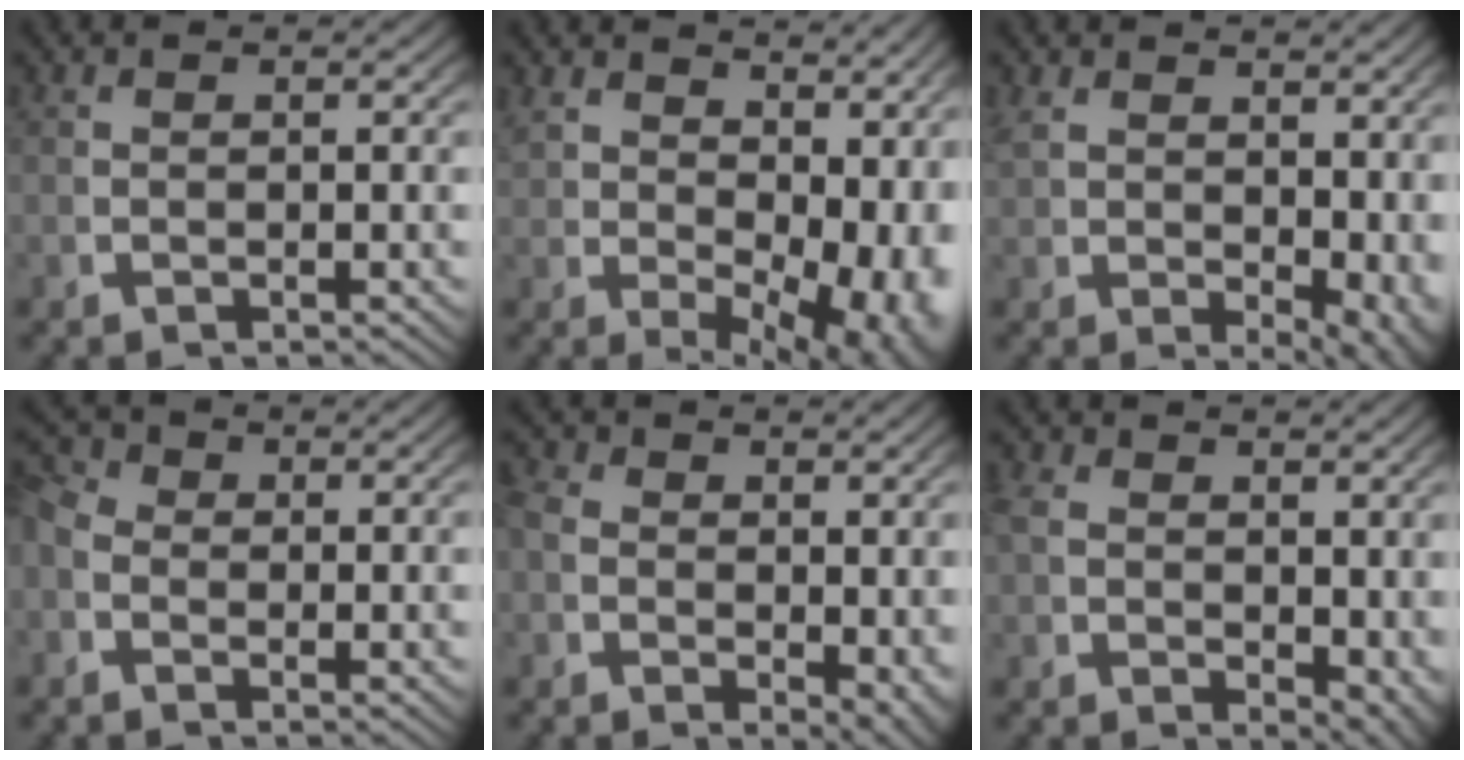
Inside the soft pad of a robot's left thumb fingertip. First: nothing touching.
{"total": 7.9, "force": [1.0, 4.4, 6.5], "torque": [-0.100, -0.035, 0.046]}
{"total": 3.8, "force": [1.3, 1.9, 3.0], "torque": [-0.037, -0.017, 0.040]}
{"total": 3.3, "force": [-0.1, 2.7, 1.8], "torque": [-0.045, -0.011, -0.006]}
{"total": 4.6, "force": [0.4, 3.3, 3.3], "torque": [-0.052, -0.025, 0.013]}
{"total": 4.3, "force": [0.7, 2.9, 3.1], "torque": [-0.050, -0.024, 0.026]}